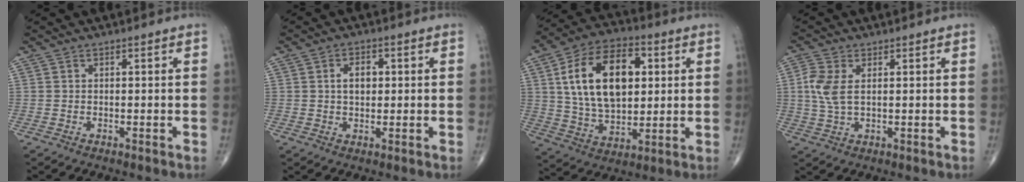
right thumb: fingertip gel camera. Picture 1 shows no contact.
{"total": 4.2, "force": [0.7, 2.7, 3.1], "torque": [-0.039, 0.004, 0.010]}
{"total": 20.1, "force": [4.4, 11.8, 15.7], "torque": [-0.248, 0.004, 0.077]}
{"total": 5.7, "force": [1.1, 3.0, 4.8], "torque": [-0.121, 0.006, 0.022]}